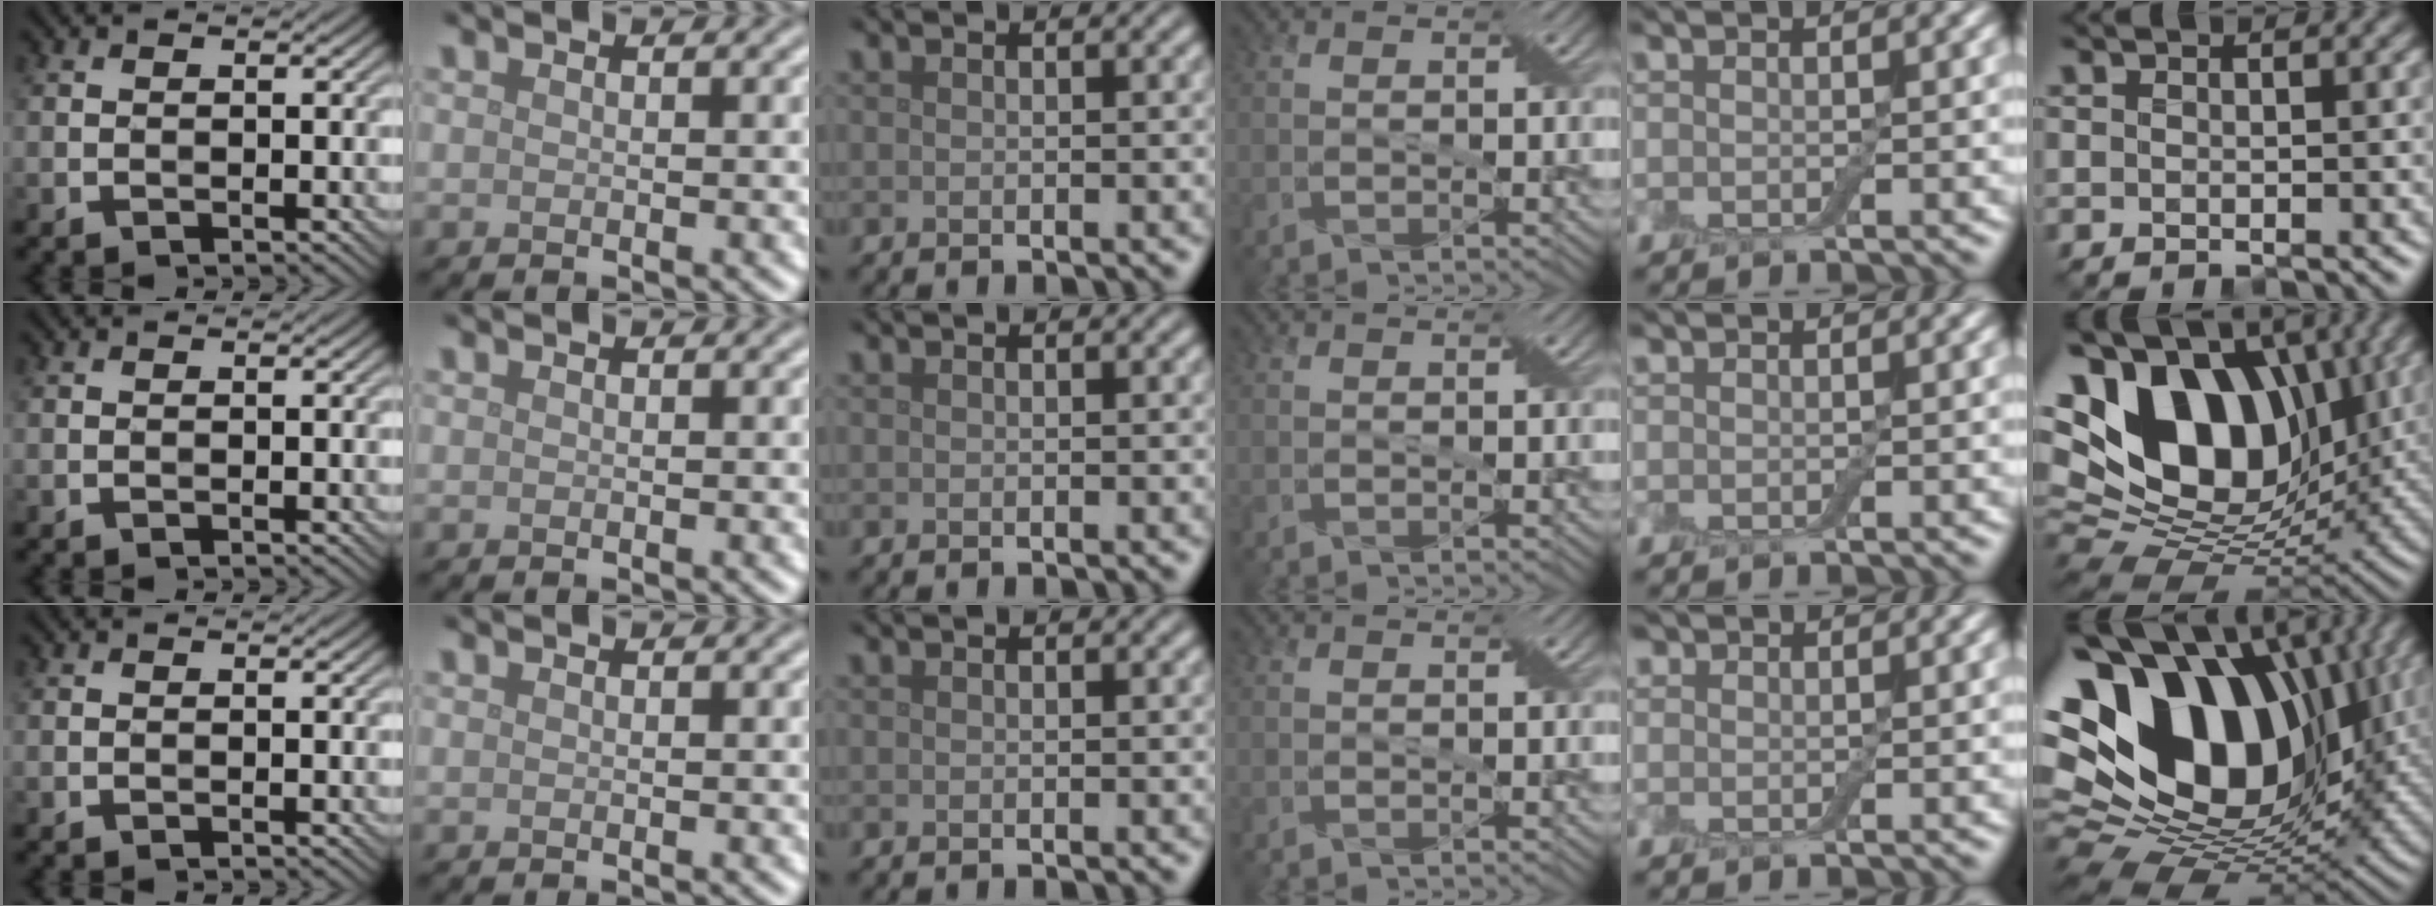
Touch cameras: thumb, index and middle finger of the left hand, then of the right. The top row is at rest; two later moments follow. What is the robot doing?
{"motion": "extract", "object": "drawer"}